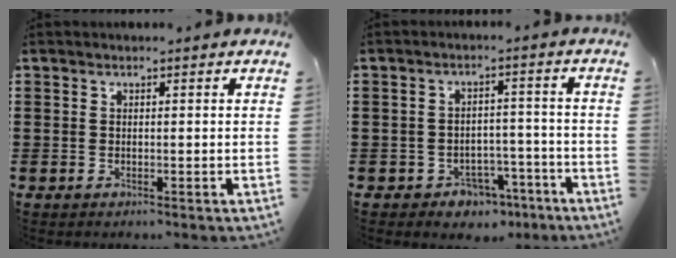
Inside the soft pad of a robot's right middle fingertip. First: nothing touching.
{"total": 3.6, "force": [-3.2, 1.6, 0.6], "torque": [-0.014, 0.011, -0.066]}